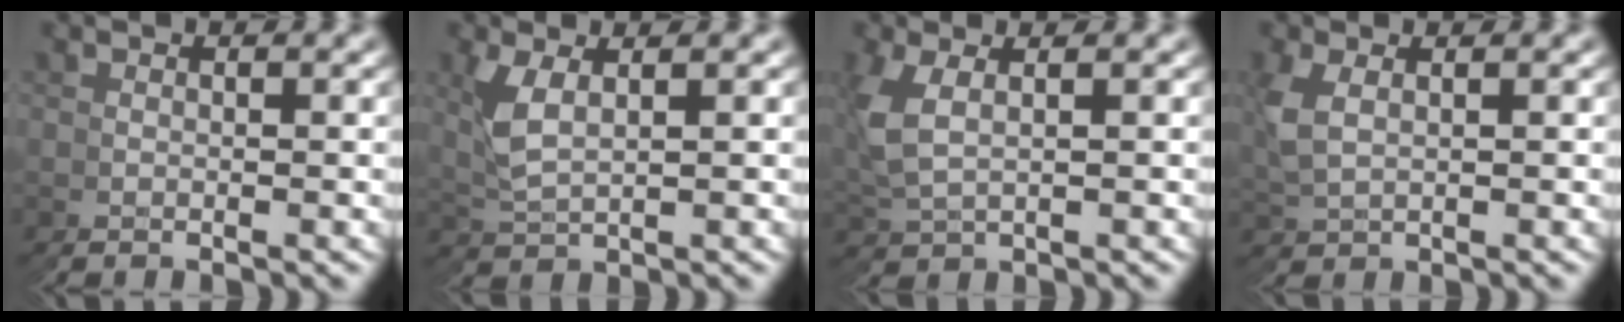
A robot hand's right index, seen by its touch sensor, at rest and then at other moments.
{"total": 2.3, "force": [1.2, 1.7, 1.1], "torque": [-0.061, -0.014, 0.036]}
{"total": 3.2, "force": [1.1, 2.7, 1.4], "torque": [-0.073, -0.017, 0.034]}
{"total": 1.8, "force": [0.9, 1.5, 0.4], "torque": [-0.038, -0.017, 0.032]}